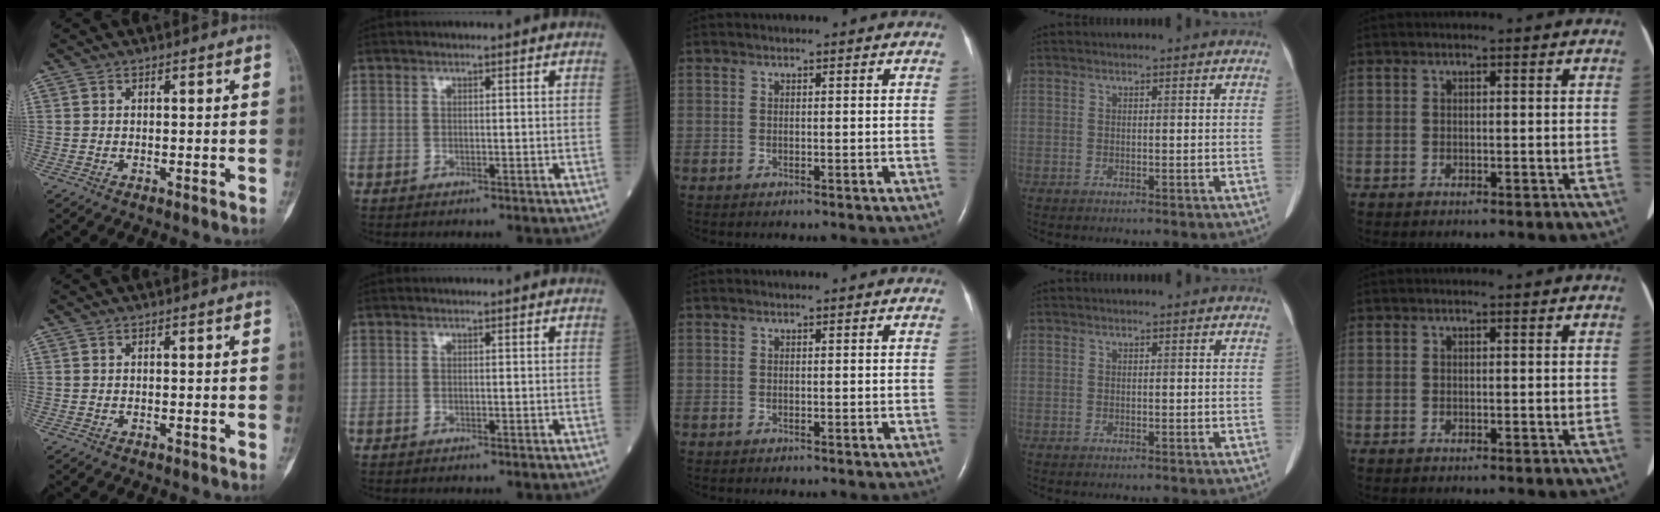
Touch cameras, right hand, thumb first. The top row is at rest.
{}